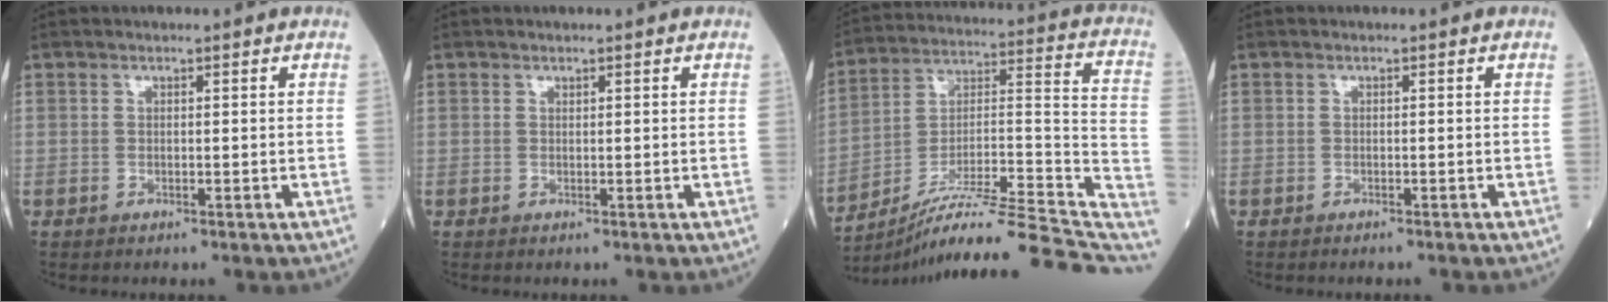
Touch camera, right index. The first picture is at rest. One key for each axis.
{"total": 0.0}
{"total": 26.8, "fx": -23.0, "fy": 0.6, "fz": 13.7, "tx": -0.149, "ty": 0.012, "tz": -0.348}
{"total": 1.1, "fx": -1.0, "fy": -0.1, "fz": 0.4, "tx": -0.006, "ty": -0.001, "tz": -0.013}